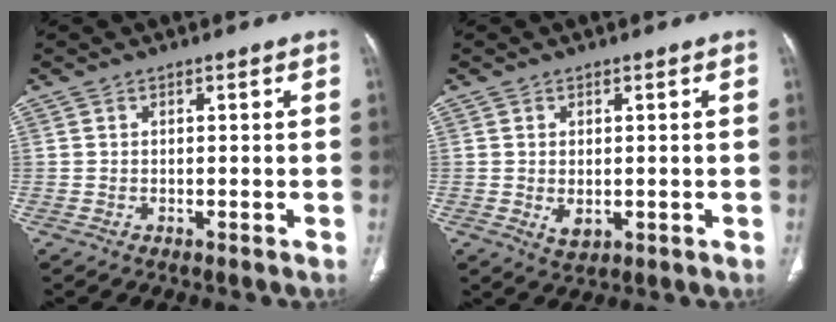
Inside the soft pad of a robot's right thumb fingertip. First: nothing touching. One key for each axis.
{"total": 3.0, "fx": -0.3, "fy": 1.9, "fz": 2.4, "tx": -0.036, "ty": -0.006, "tz": 0.005}